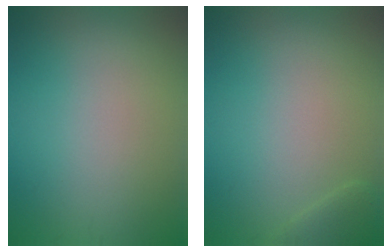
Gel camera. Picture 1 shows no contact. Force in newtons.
{"total": 1.3, "press": 1.3, "slide": 0.0}